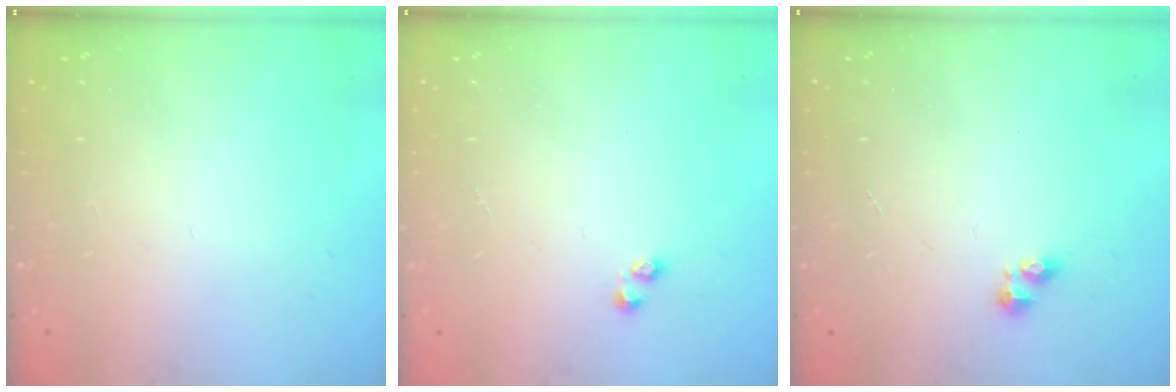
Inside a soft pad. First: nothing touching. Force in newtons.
{"total": 1.0, "press": 0.9, "slide": 0.5}
{"total": 2.1, "press": 2.1, "slide": 0.3}